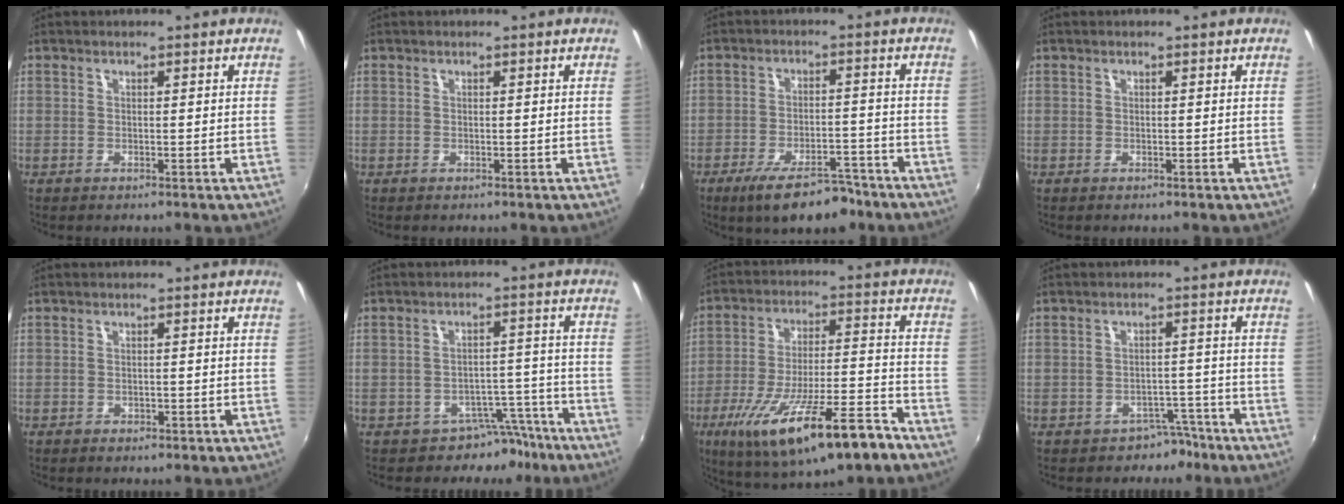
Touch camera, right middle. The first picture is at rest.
{"total": 0.0}
{"total": 10.5, "force": [-7.7, 3.6, 6.2], "torque": [-0.125, -0.009, -0.117]}
{"total": 0.0}
{"total": 1.8, "force": [-1.0, 1.2, 0.9], "torque": [-0.016, -0.007, -0.014]}
{"total": 6.6, "force": [-5.2, 4.0, 0.8], "torque": [-0.005, 0.032, -0.063]}
{"total": 20.3, "force": [-12.2, 4.6, 15.6], "torque": [-0.279, -0.046, -0.191]}
{"total": 4.2, "force": [-3.1, 2.8, 0.5], "torque": [-0.008, 0.020, -0.037]}